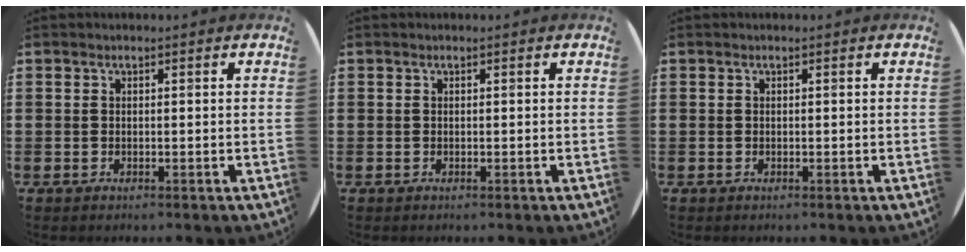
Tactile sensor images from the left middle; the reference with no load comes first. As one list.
[{"total": 0.0}, {"total": 0.0}]